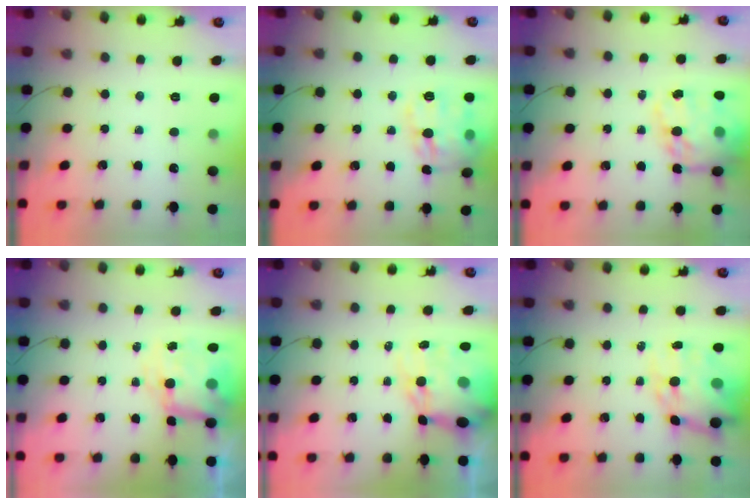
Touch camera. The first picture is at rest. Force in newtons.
{"total": 14.5, "press": 14.4, "slide": 1.4}
{"total": 20.6, "press": 20.0, "slide": 4.8}
{"total": 8.6, "press": 8.5, "slide": 1.2}
{"total": 13.0, "press": 12.6, "slide": 3.4}
{"total": 14.2, "press": 13.7, "slide": 3.8}